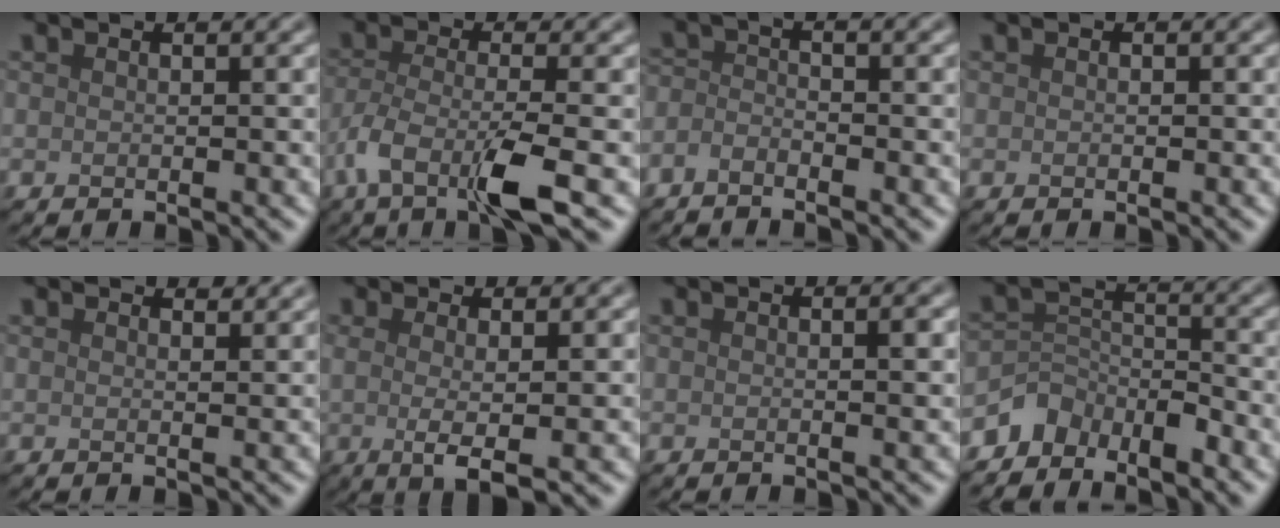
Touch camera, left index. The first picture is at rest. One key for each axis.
{"total": 4.9, "fx": -2.2, "fy": 1.0, "fz": 4.2, "tx": -0.092, "ty": -0.005, "tz": -0.051}
{"total": 1.8, "fx": -1.4, "fy": 0.3, "fz": 1.0, "tx": -0.023, "ty": -0.001, "tz": -0.037}
{"total": 0.0}
{"total": 1.4, "fx": 1.4, "fy": 0.1, "fz": 0.3, "tx": -0.008, "ty": -0.004, "tz": 0.012}
{"total": 3.0, "fx": 0.0, "fy": 0.5, "fz": 2.9, "tx": -0.052, "ty": -0.006, "tz": 0.001}
{"total": 1.0, "fx": 0.1, "fy": 0.2, "fz": 1.0, "tx": -0.015, "ty": 0.001, "tz": 0.000}
{"total": 3.1, "fx": -2.7, "fy": 1.4, "fz": 0.6, "tx": -0.004, "ty": 0.010, "tz": -0.061}